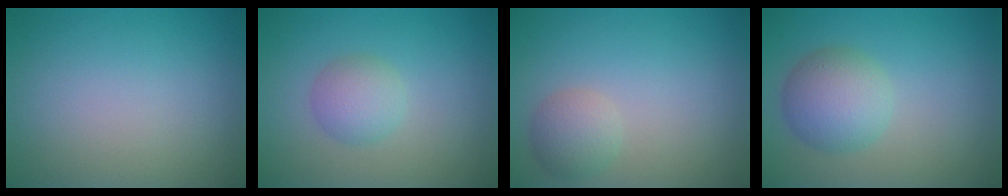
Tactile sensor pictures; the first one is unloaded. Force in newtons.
{"total": 2.5, "press": 2.5, "slide": 0.0}
{"total": 2.3, "press": 2.3, "slide": 0.2}
{"total": 4.2, "press": 4.2, "slide": 0.1}